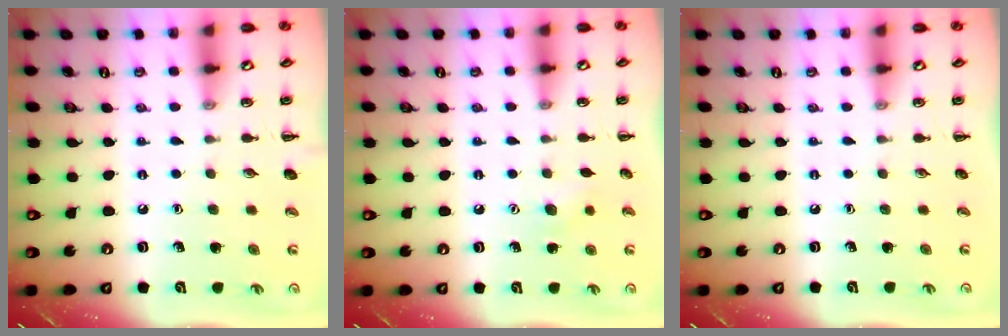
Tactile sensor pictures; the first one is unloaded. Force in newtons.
{"total": 5.1, "press": 5.0, "slide": 1.2}
{"total": 0.0}